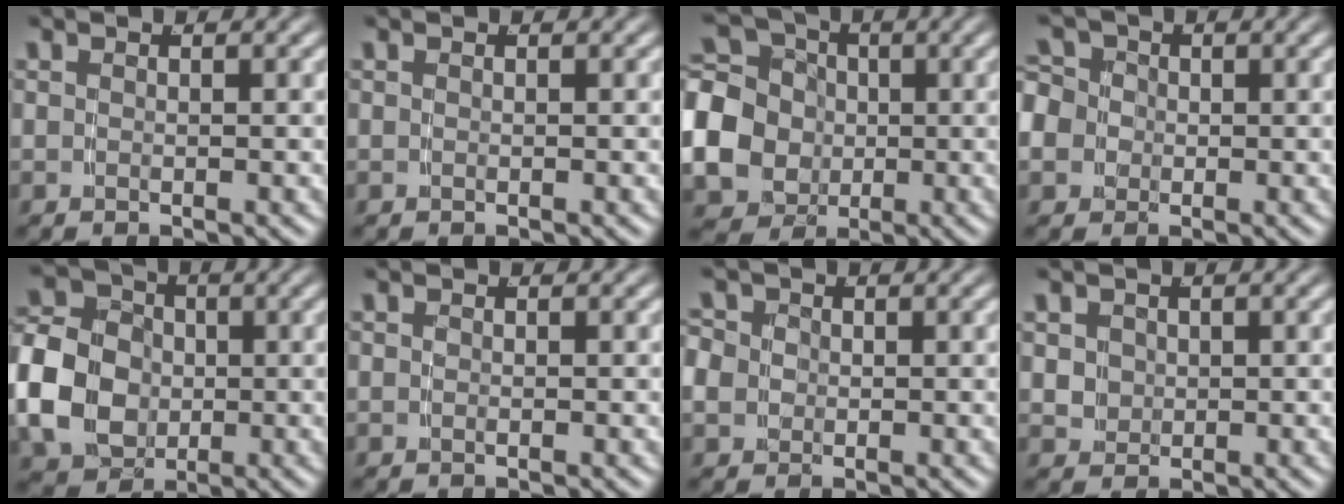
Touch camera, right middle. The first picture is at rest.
{"total": 0.0}
{"total": 12.6, "force": [-0.9, 11.2, 5.7], "torque": [-0.137, -0.043, -0.013]}
{"total": 6.7, "force": [-0.3, 6.2, 2.5], "torque": [-0.071, -0.021, -0.008]}
{"total": 10.3, "force": [-0.9, 8.8, 5.1], "torque": [-0.119, -0.027, -0.011]}
{"total": 0.0}
{"total": 3.4, "force": [0.0, 3.1, 1.4], "torque": [-0.043, -0.010, 0.000]}
{"total": 2.5, "force": [0.4, 2.3, 1.0], "torque": [-0.027, -0.015, 0.018]}